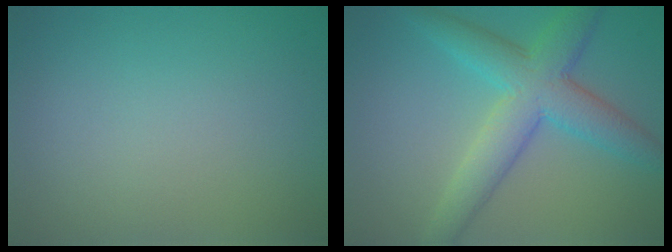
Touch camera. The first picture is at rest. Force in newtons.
{"total": 6.4, "press": 6.4, "slide": 0.1}